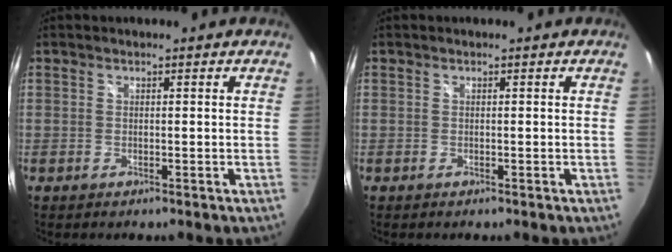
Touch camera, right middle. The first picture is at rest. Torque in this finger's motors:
{"motor_torque": [0.00, -0.28, 0.00, 0.01]}